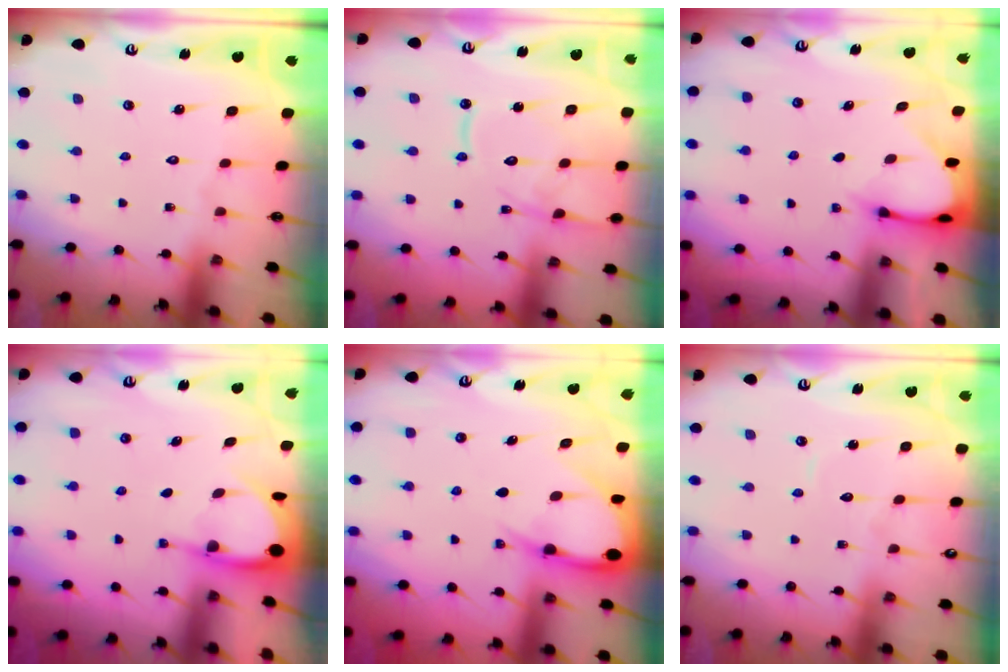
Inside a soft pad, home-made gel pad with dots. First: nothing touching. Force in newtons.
{"total": 14.1, "press": 14.0, "slide": 1.5}
{"total": 3.2, "press": 3.2, "slide": 0.2}
{"total": 3.9, "press": 3.9, "slide": 0.3}
{"total": 7.8, "press": 7.8, "slide": 0.7}
{"total": 5.6, "press": 5.6, "slide": 0.3}